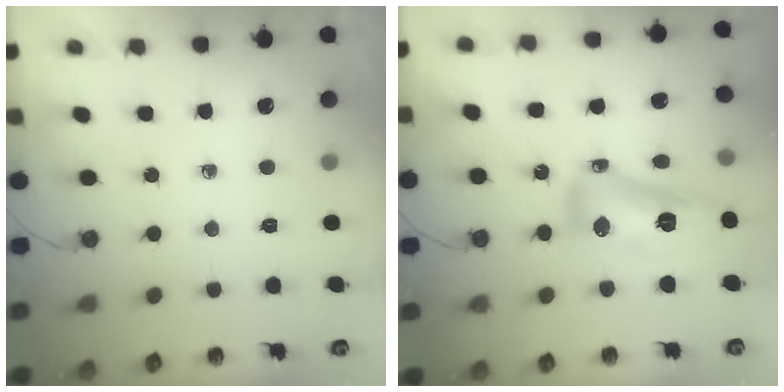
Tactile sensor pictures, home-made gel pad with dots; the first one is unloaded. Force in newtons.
{"total": 14.9, "press": 14.8, "slide": 1.8}